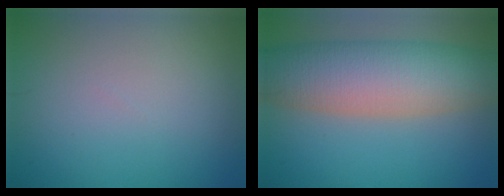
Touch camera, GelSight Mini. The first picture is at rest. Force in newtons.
{"total": 9.9, "press": 9.9, "slide": 0.5}